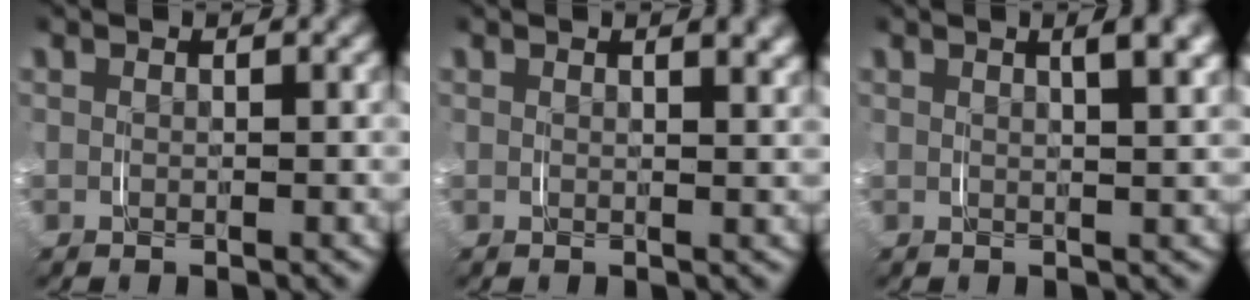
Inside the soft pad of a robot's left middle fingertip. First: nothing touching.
{"total": 1.4, "force": [1.1, -0.1, 0.9], "torque": [-0.004, -0.002, 0.015]}
{"total": 3.4, "force": [1.9, 0.5, 2.8], "torque": [-0.034, 0.009, 0.028]}